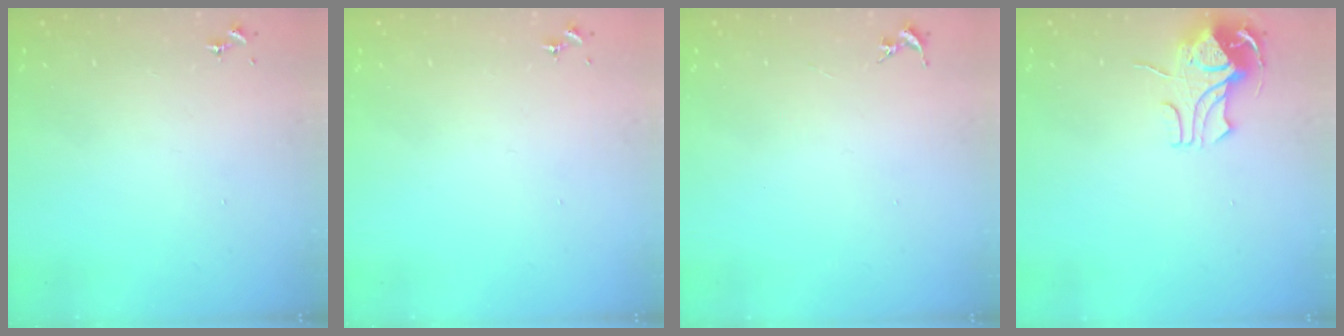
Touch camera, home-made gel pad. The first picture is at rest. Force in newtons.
{"total": 0.0}
{"total": 0.0}
{"total": 8.5, "press": 8.4, "slide": 0.8}